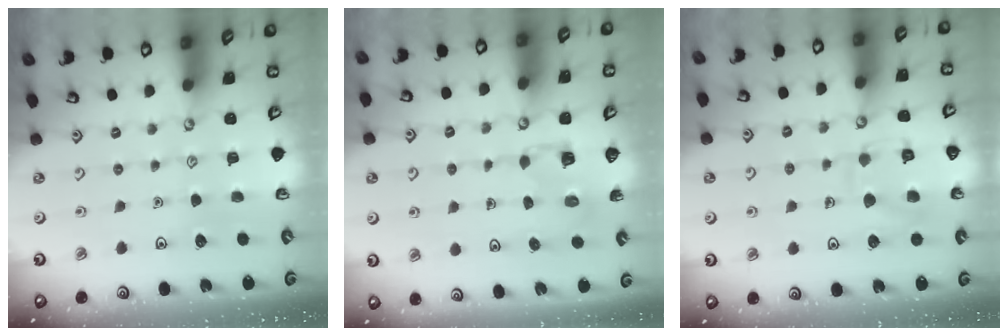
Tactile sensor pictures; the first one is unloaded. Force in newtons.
{"total": 2.9, "press": 2.9, "slide": 0.2}
{"total": 11.0, "press": 11.0, "slide": 0.9}